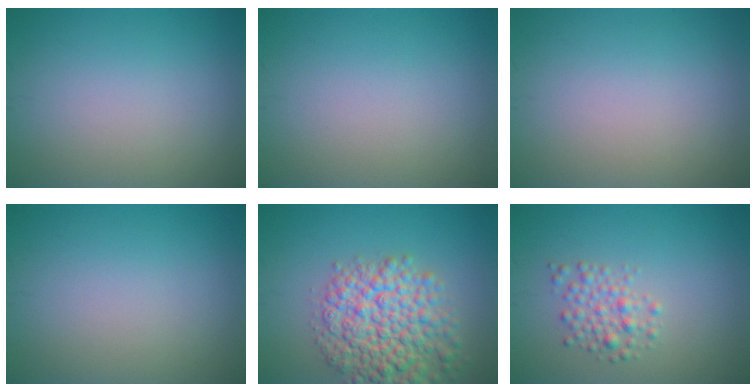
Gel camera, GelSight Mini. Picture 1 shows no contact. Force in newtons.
{"total": 0.0}
{"total": 0.0}
{"total": 0.0}
{"total": 8.1, "press": 8.1, "slide": 0.3}
{"total": 2.3, "press": 2.3, "slide": 0.1}